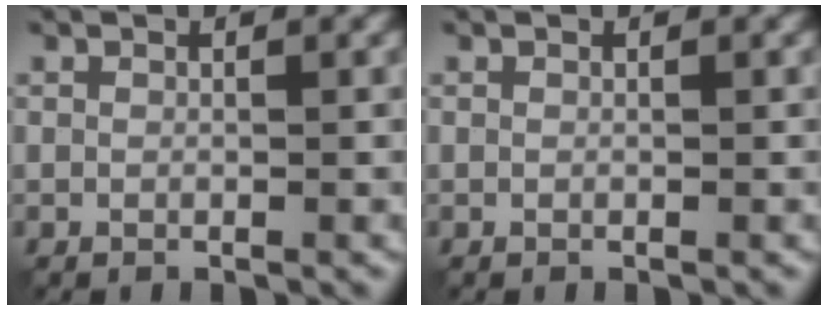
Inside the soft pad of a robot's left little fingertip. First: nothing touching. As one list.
[{"total": 0.0}]